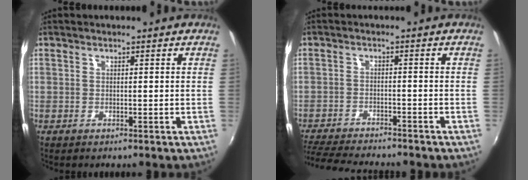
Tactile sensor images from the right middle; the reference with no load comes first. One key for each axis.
{"total": 12.2, "fx": -11.0, "fy": 2.0, "fz": 4.8, "tx": -0.120, "ty": -0.019, "tz": -0.178}